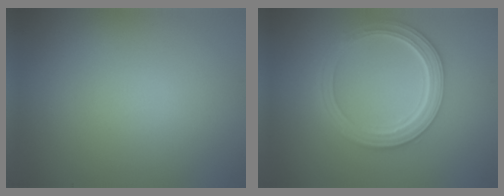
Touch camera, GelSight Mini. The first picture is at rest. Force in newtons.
{"total": 5.0, "press": 3.9, "slide": 3.1}